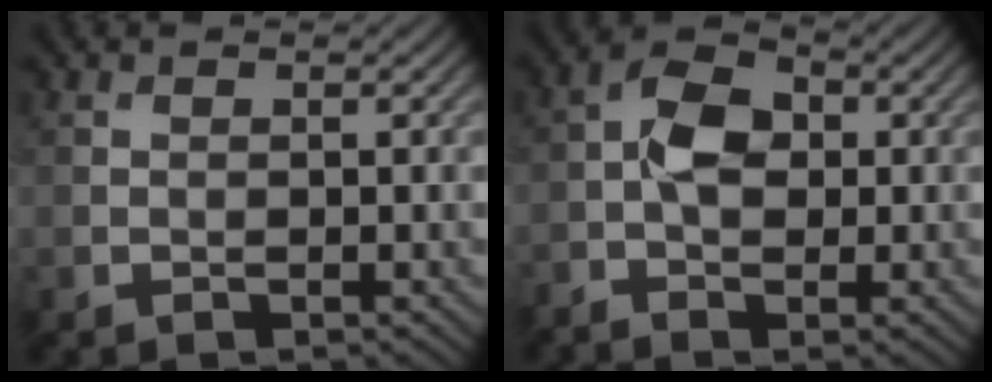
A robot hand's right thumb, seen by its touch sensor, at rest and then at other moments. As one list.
[{"total": 5.0, "force": [-0.8, 3.0, 3.9], "torque": [-0.079, 0.010, -0.026]}]